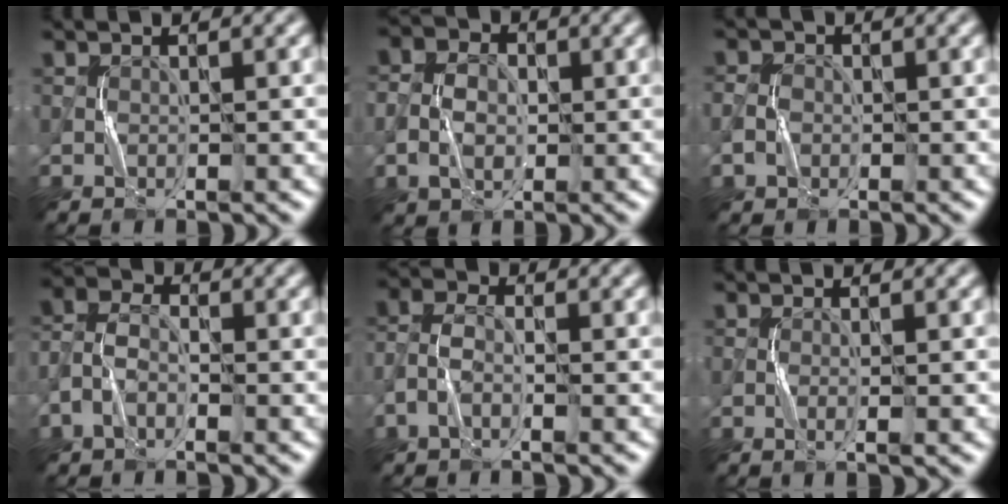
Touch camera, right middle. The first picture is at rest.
{"total": 3.2, "force": [-0.3, 2.5, 2.0], "torque": [-0.038, 0.001, -0.004]}
{"total": 1.4, "force": [-0.4, 1.2, 0.7], "torque": [-0.019, -0.003, -0.005]}
{"total": 3.2, "force": [-1.2, 2.1, 2.1], "torque": [-0.053, 0.007, -0.035]}
{"total": 2.4, "force": [-1.0, 1.3, 1.8], "torque": [-0.048, 0.005, -0.029]}
{"total": 0.8, "force": [-0.2, -0.2, 0.8], "torque": [-0.021, -0.002, -0.004]}